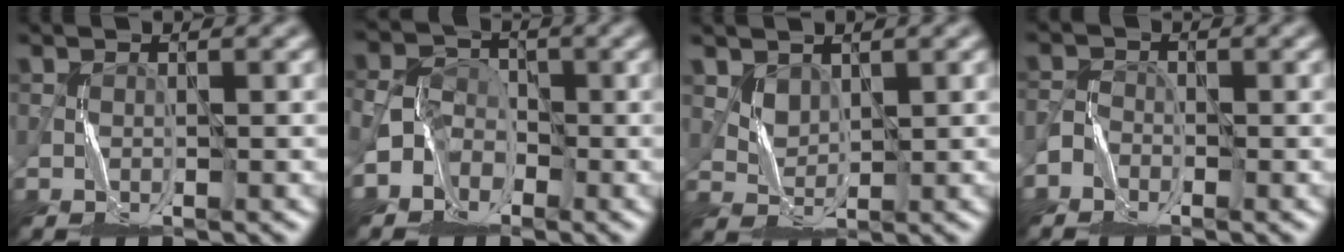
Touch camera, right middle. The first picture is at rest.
{"total": 3.2, "force": [-2.0, 2.4, 0.8], "torque": [0.003, 0.005, -0.050]}
{"total": 1.7, "force": [1.2, 1.2, 0.5], "torque": [-0.015, -0.006, 0.030]}
{"total": 2.0, "force": [-1.7, 1.0, 0.1], "torque": [0.005, 0.007, -0.036]}